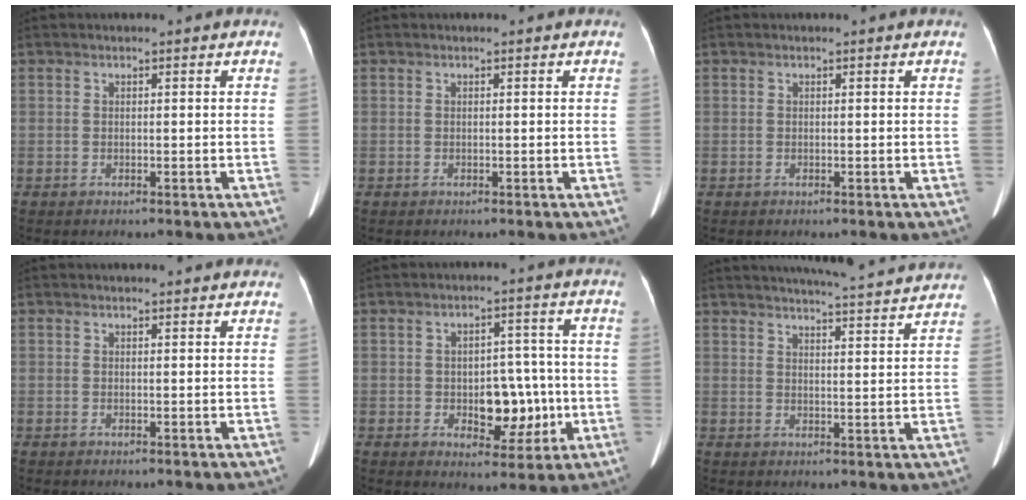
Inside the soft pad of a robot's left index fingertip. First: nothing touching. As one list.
[{"total": 0.0}, {"total": 0.0}, {"total": 2.8, "force": [2.6, 0.6, 0.7], "torque": [-0.011, 0.013, 0.026]}, {"total": 7.0, "force": [-1.3, 4.3, 5.4], "torque": [-0.066, 0.013, -0.011]}, {"total": 15.5, "force": [14.7, 0.0, 5.1], "torque": [-0.080, -0.010, 0.178]}]